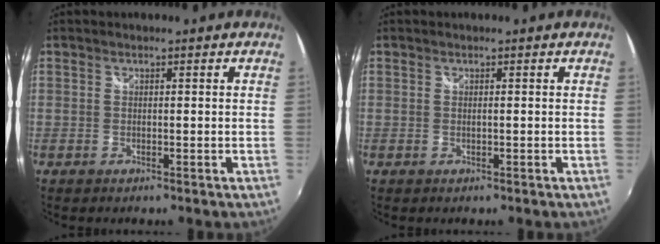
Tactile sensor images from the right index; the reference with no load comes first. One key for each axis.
{"total": 0.0}